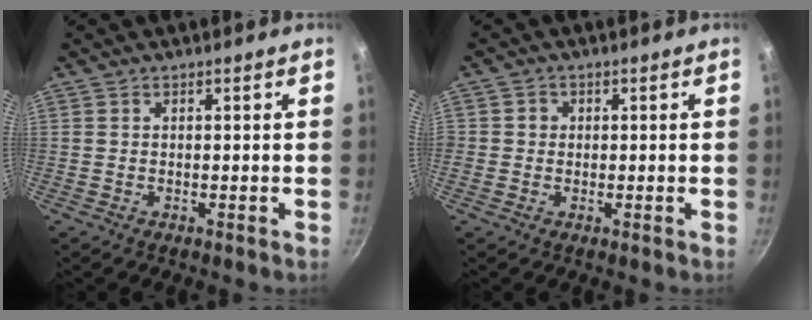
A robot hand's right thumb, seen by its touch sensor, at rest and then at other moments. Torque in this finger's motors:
{"motor_torque": [-0.45, 0.49, 0.05, 0.37, 0.04]}